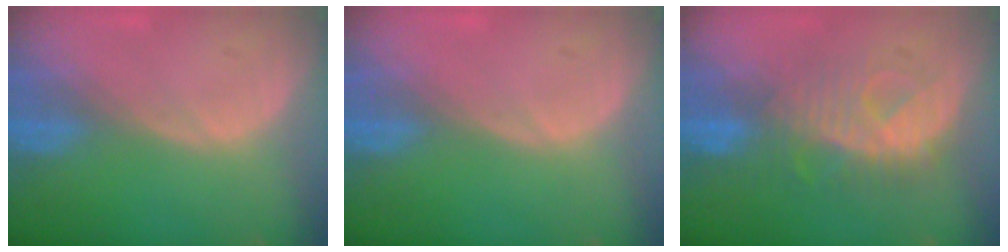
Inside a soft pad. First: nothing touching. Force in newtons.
{"total": 0.0}
{"total": 8.2, "press": 8.0, "slide": 1.5}